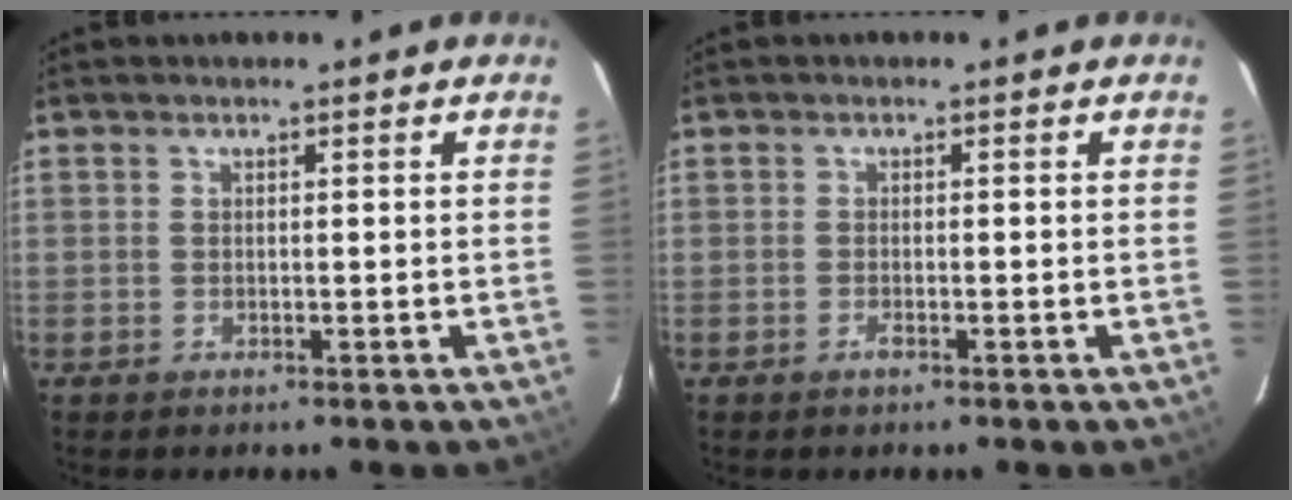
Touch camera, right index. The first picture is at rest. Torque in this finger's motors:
{"motor_torque": [0.06, 0.02, -0.02, 0.01]}